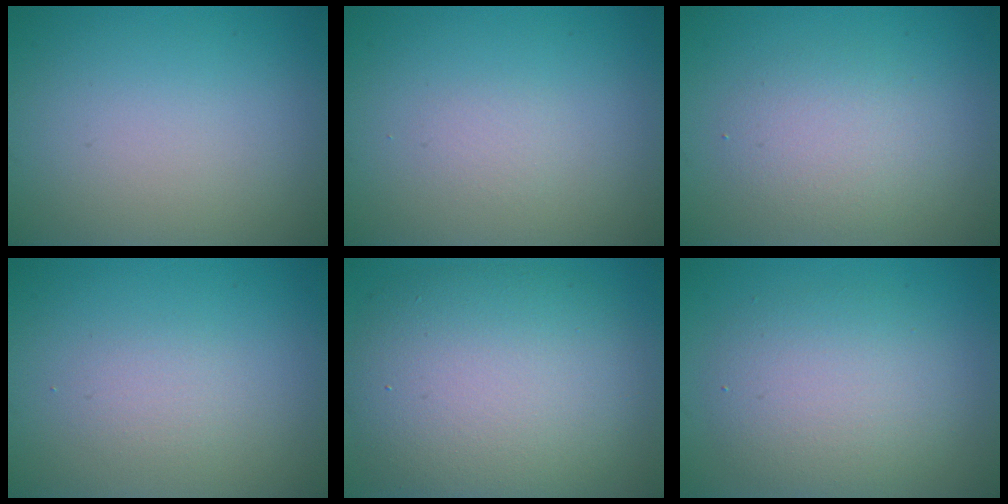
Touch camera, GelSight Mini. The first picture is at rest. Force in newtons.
{"total": 0.7, "press": 0.7, "slide": 0.0}
{"total": 2.9, "press": 2.9, "slide": 0.2}
{"total": 1.4, "press": 1.3, "slide": 0.1}
{"total": 10.7, "press": 10.7, "slide": 0.7}
{"total": 4.9, "press": 4.8, "slide": 0.3}